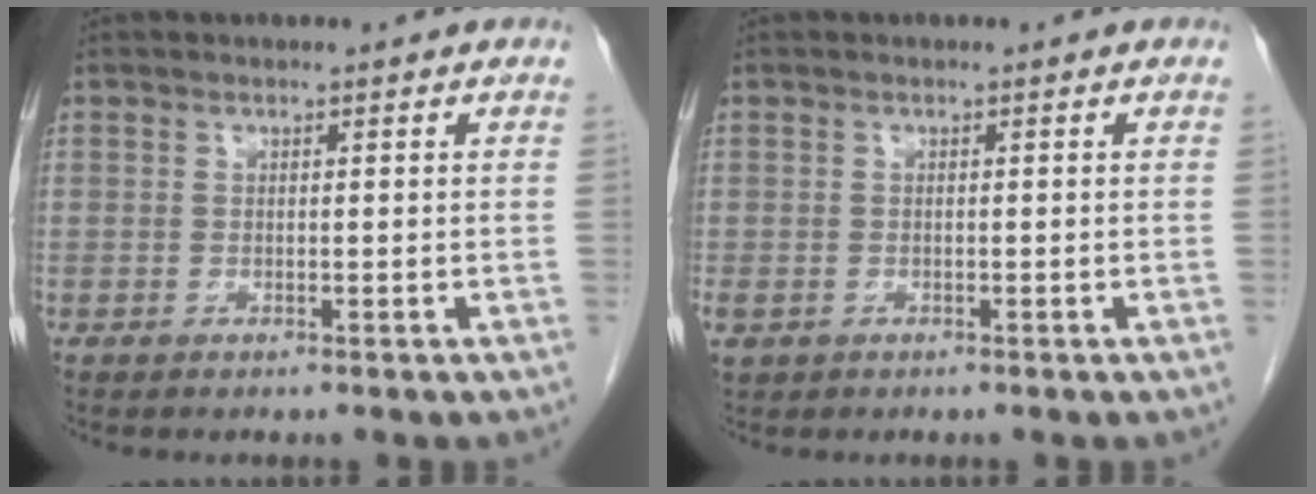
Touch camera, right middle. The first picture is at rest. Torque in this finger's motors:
{"motor_torque": [1.17, -0.97, 1.05, 0.21]}